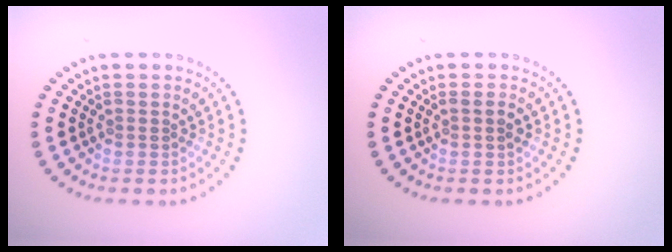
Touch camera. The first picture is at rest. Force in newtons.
{"total": 1.1, "press": 1.0, "slide": 0.5}